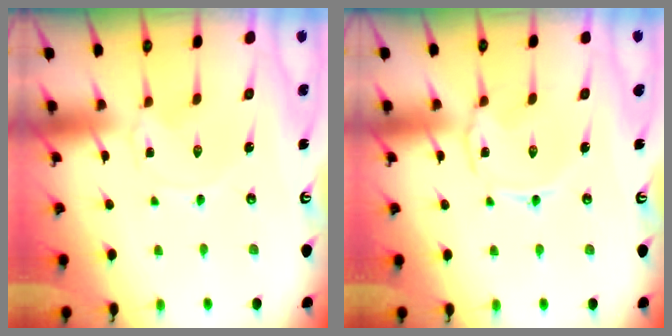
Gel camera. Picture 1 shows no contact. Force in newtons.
{"total": 2.1, "press": 2.0, "slide": 0.6}